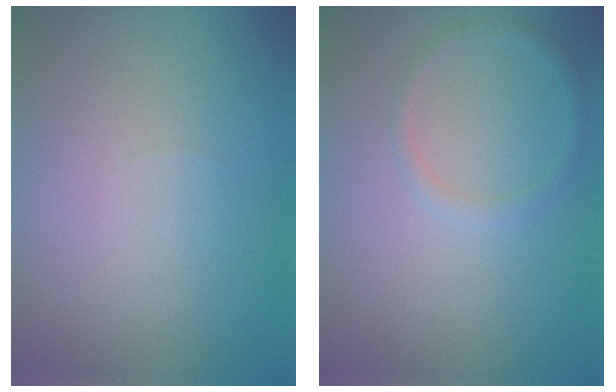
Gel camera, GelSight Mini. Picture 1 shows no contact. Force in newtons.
{"total": 1.3, "press": 1.3, "slide": 0.1}